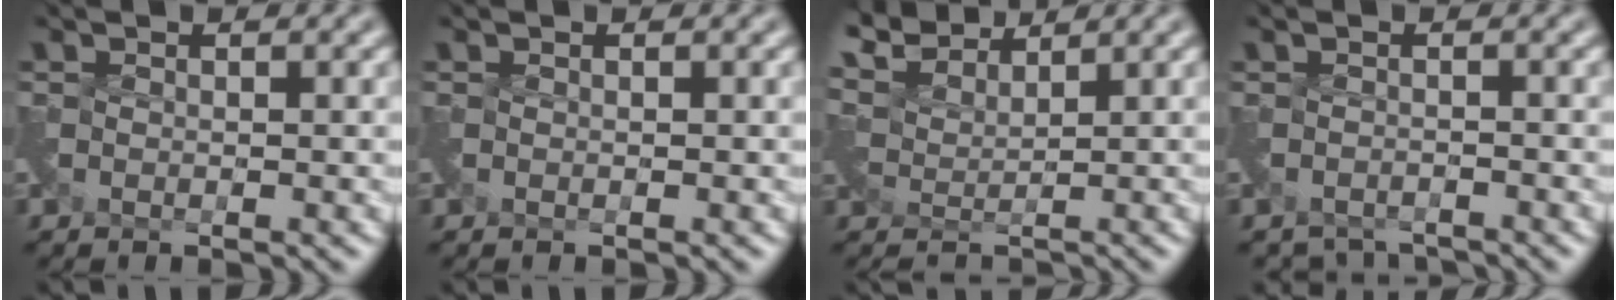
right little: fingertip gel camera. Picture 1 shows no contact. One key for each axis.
{"total": 0.0}
{"total": 5.4, "fx": 5.3, "fy": 0.6, "fz": 0.7, "tx": -0.026, "ty": 0.012, "tz": 0.082}
{"total": 2.7, "fx": -2.5, "fy": 1.0, "fz": 0.1, "tx": 0.001, "ty": -0.019, "tz": -0.045}